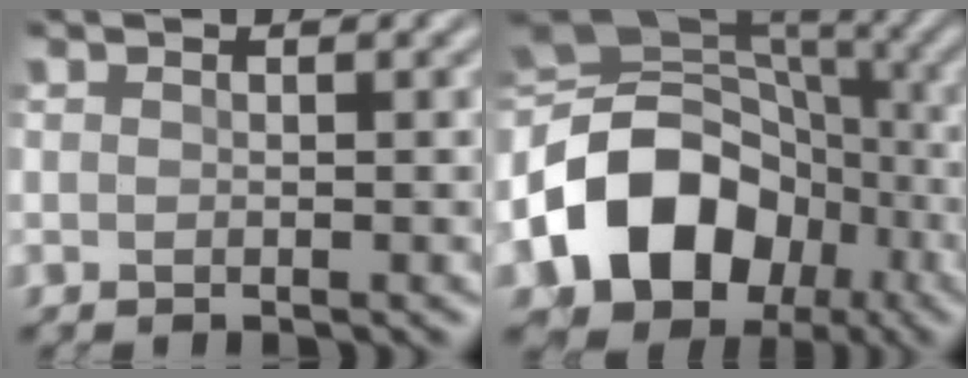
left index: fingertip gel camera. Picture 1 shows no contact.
{"total": 13.5, "force": [-4.5, 10.5, 7.1], "torque": [-0.135, -0.003, -0.086]}